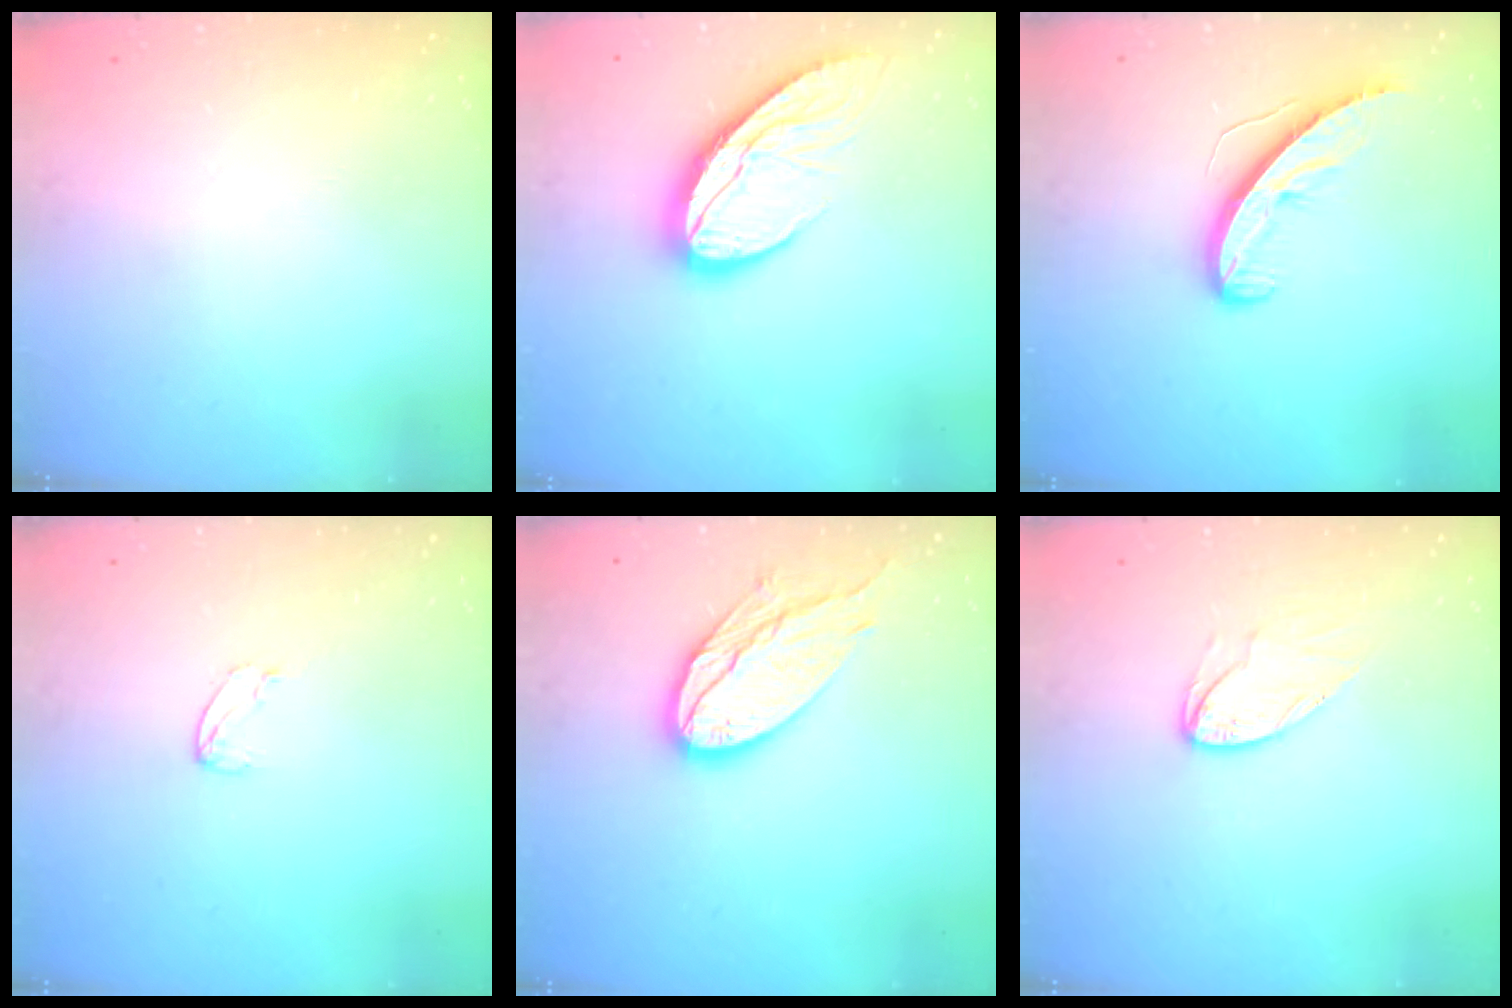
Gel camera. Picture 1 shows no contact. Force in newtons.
{"total": 12.7, "press": 12.6, "slide": 1.2}
{"total": 8.2, "press": 8.2, "slide": 0.7}
{"total": 2.5, "press": 2.5, "slide": 0.2}
{"total": 14.3, "press": 14.3, "slide": 1.0}
{"total": 7.0, "press": 7.0, "slide": 0.3}